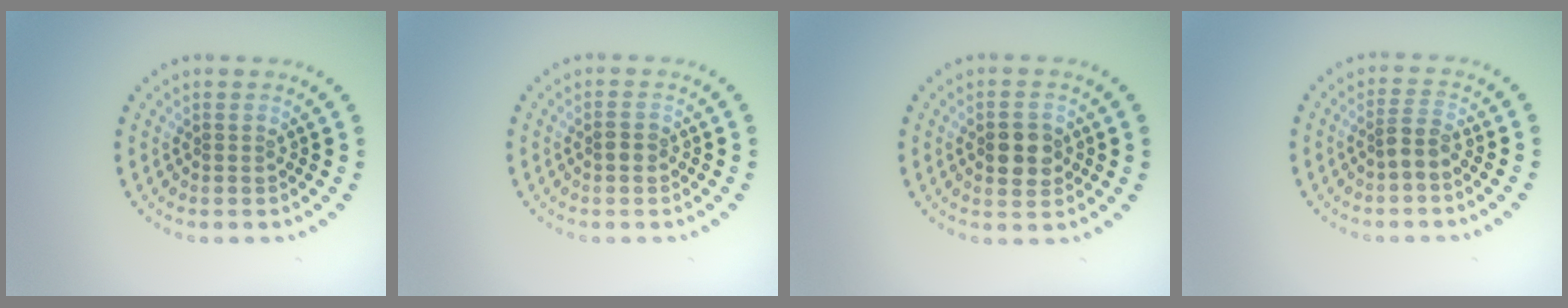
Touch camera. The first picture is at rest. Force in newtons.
{"total": 1.2, "press": 1.2, "slide": 0.2}
{"total": 3.3, "press": 3.3, "slide": 0.1}
{"total": 1.9, "press": 1.4, "slide": 1.2}